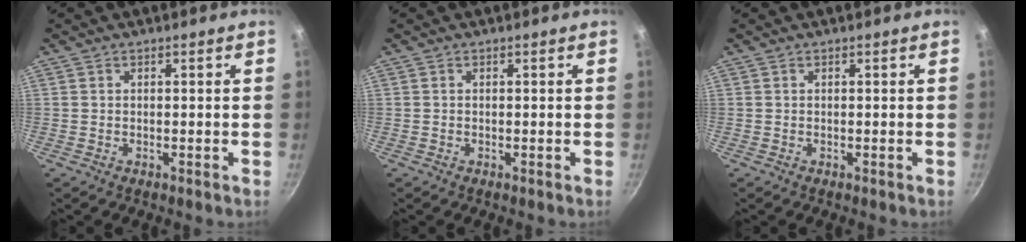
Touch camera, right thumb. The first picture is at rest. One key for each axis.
{"total": 0.0}
{"total": 0.0}